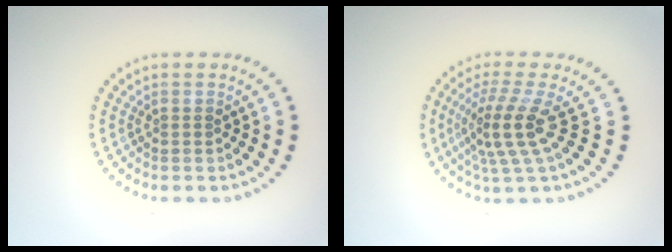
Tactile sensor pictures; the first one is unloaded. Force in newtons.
{"total": 4.0, "press": 2.8, "slide": 2.8}